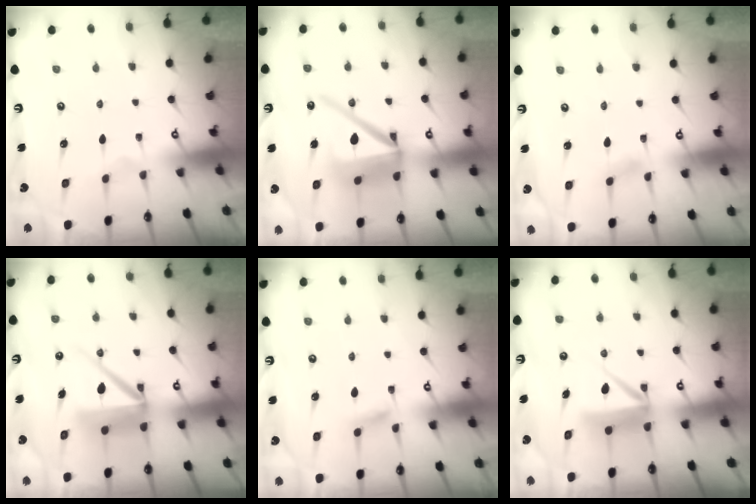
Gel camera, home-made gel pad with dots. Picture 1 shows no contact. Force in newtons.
{"total": 15.5, "press": 15.4, "slide": 1.8}
{"total": 3.5, "press": 3.4, "slide": 0.6}
{"total": 11.8, "press": 11.7, "slide": 1.4}
{"total": 5.1, "press": 5.0, "slide": 0.8}
{"total": 8.5, "press": 8.5, "slide": 0.8}